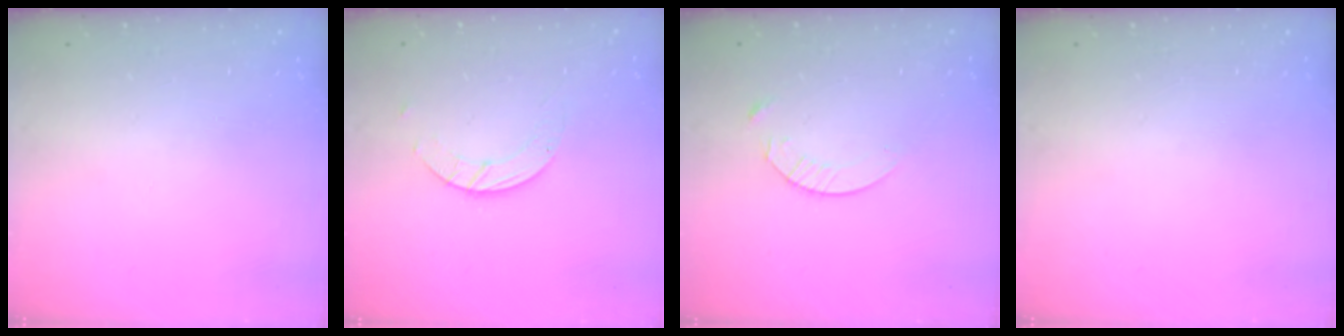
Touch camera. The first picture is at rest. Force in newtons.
{"total": 2.8, "press": 2.8, "slide": 0.3}
{"total": 4.8, "press": 4.8, "slide": 0.6}
{"total": 0.0}